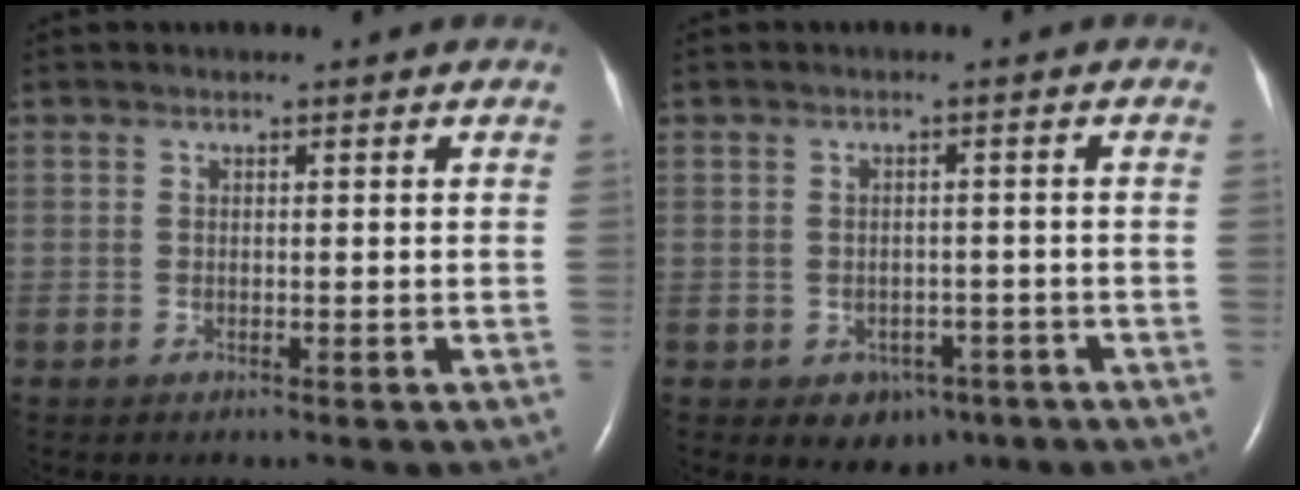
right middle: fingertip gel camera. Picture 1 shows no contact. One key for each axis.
{"total": 4.1, "fx": -2.1, "fy": 3.0, "fz": 1.8, "tx": -0.020, "ty": 0.006, "tz": -0.015}